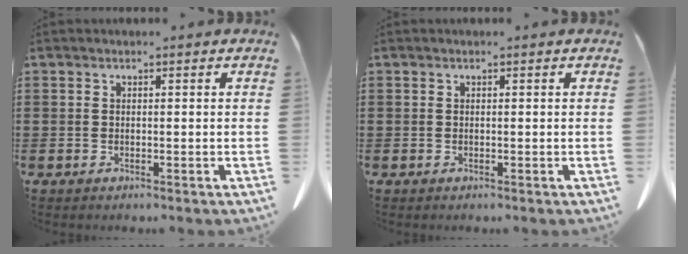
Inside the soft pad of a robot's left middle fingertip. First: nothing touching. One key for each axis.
{"total": 0.0}